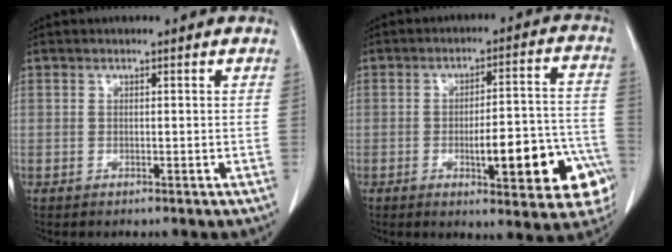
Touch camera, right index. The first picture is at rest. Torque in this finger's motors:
{"motor_torque": [0.69, -0.40, 0.35, 0.07]}